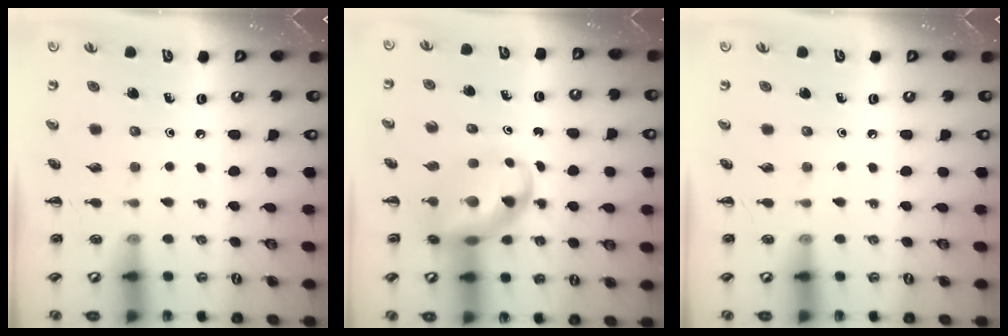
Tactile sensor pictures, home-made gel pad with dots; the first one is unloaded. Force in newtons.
{"total": 10.7, "press": 10.3, "slide": 2.7}
{"total": 0.0}